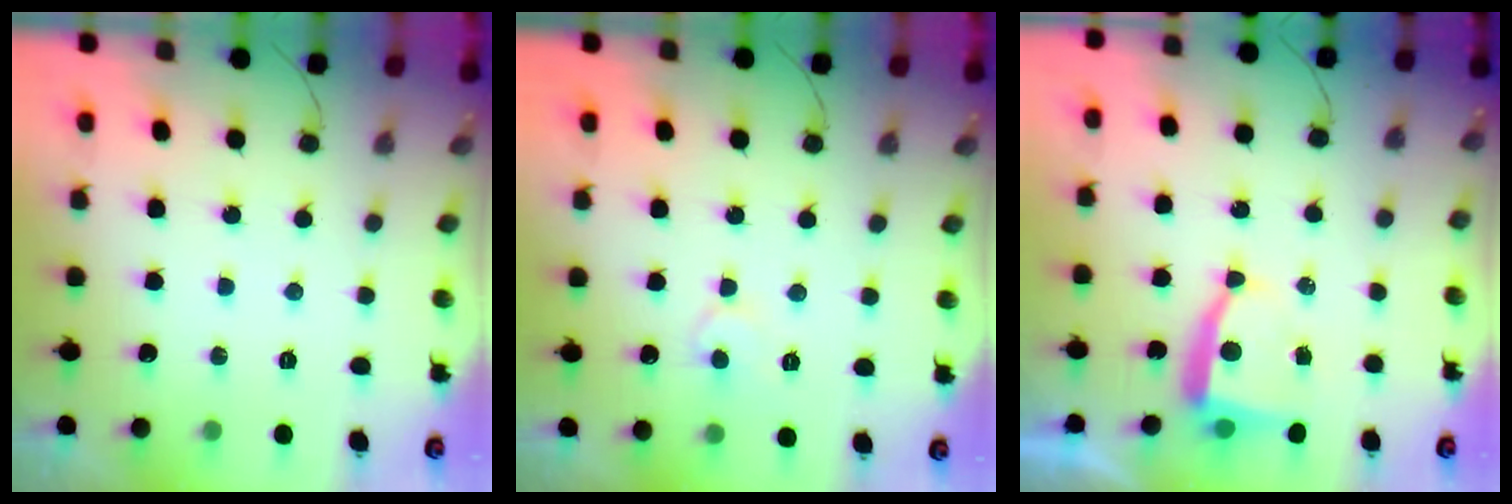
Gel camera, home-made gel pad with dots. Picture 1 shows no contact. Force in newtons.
{"total": 6.1, "press": 6.1, "slide": 0.4}
{"total": 6.0, "press": 5.9, "slide": 0.6}